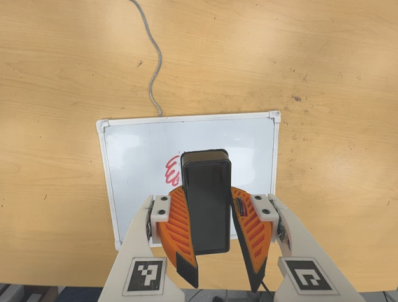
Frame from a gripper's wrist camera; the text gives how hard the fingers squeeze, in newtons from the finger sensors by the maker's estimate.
{"total": 8.9, "left": 8.7, "right": 9.0}